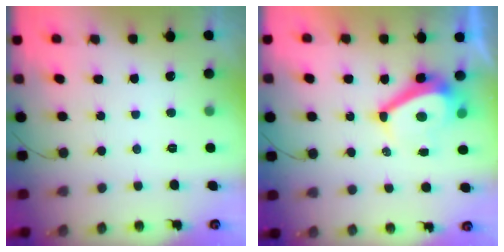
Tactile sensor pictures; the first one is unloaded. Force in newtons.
{"total": 8.5, "press": 8.4, "slide": 1.0}